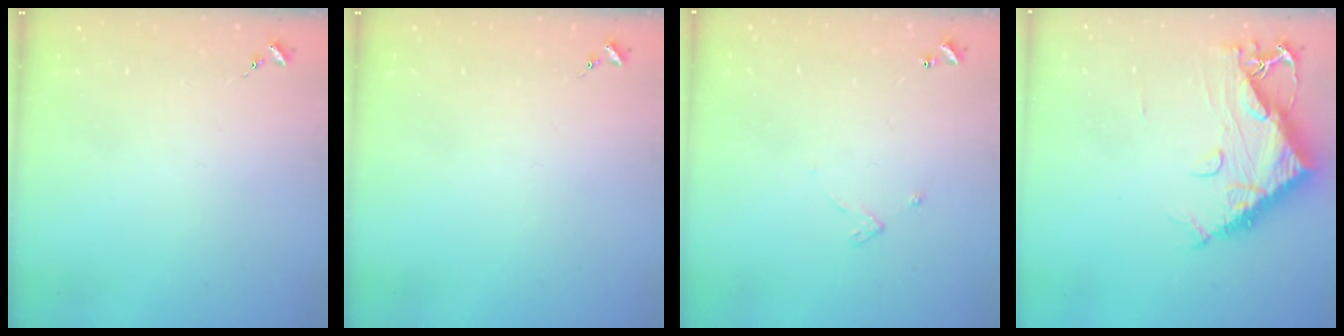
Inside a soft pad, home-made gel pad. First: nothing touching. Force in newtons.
{"total": 0.0}
{"total": 3.4, "press": 3.4, "slide": 0.5}
{"total": 13.4, "press": 13.3, "slide": 1.5}